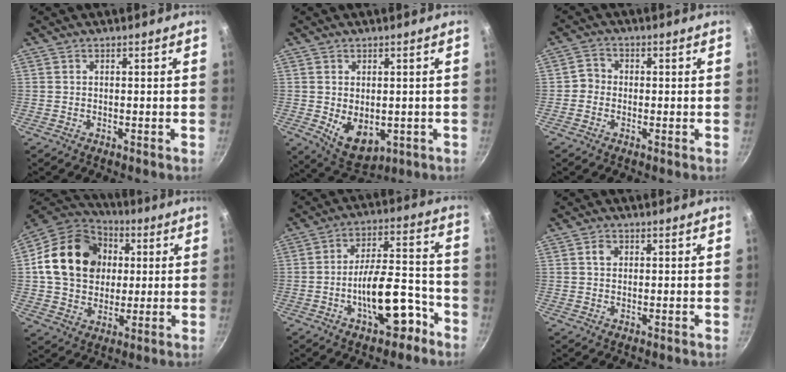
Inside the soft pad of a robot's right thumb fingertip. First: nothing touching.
{"total": 7.9, "force": [-0.7, 5.3, 5.8], "torque": [-0.078, -0.016, 0.009]}
{"total": 2.7, "force": [-0.7, 2.5, 0.9], "torque": [0.002, 0.009, -0.022]}
{"total": 20.4, "force": [3.4, 16.2, 11.9], "torque": [-0.182, 0.020, 0.052]}
{"total": 13.9, "force": [-6.3, 6.0, 10.8], "torque": [-0.133, 0.067, -0.090]}
{"total": 2.0, "force": [0.6, 1.6, 1.1], "torque": [-0.011, 0.004, 0.008]}